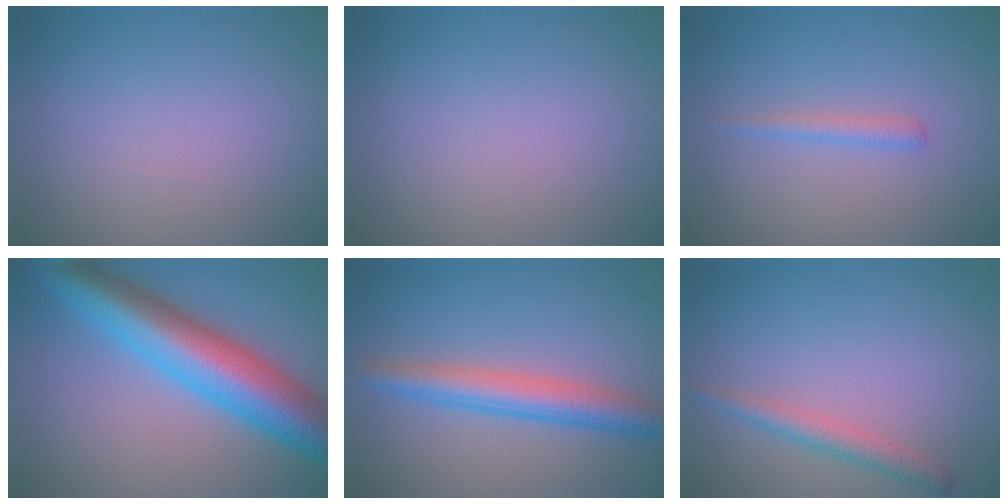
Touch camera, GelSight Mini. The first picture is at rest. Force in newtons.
{"total": 0.0}
{"total": 1.2, "press": 1.2, "slide": 0.0}
{"total": 10.7, "press": 10.7, "slide": 0.2}
{"total": 4.4, "press": 4.4, "slide": 0.0}
{"total": 2.2, "press": 2.2, "slide": 0.0}